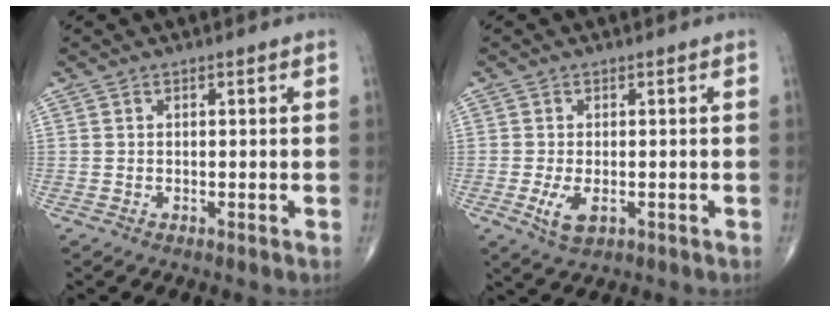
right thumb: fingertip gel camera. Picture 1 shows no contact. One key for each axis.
{"total": 4.3, "fx": -1.3, "fy": 2.3, "fz": 3.5, "tx": -0.068, "ty": -0.008, "tz": -0.018}